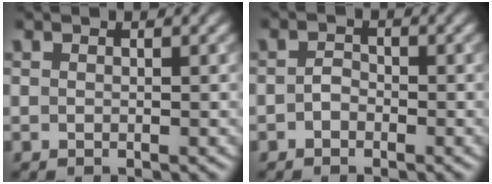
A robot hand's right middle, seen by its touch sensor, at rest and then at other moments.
{"total": 1.2, "force": [-0.5, 0.8, 0.6], "torque": [-0.014, 0.001, -0.013]}